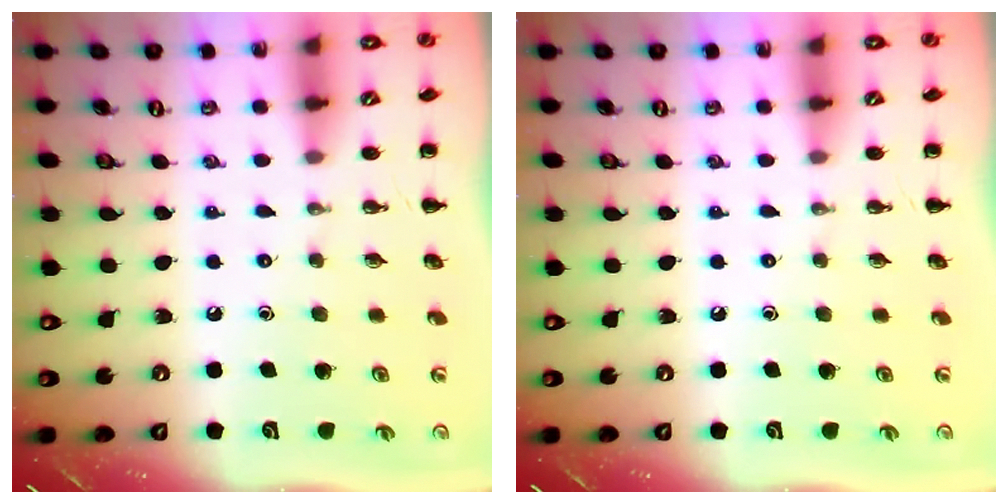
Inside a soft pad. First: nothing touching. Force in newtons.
{"total": 0.0}